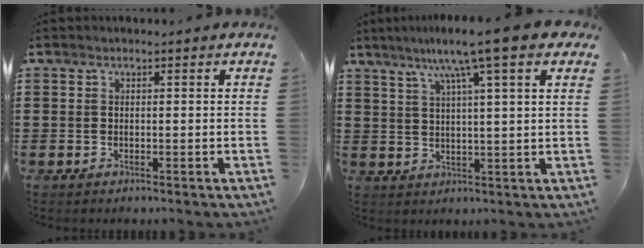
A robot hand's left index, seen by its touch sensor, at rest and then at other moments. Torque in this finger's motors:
{"motor_torque": [1.23, -0.90, 1.03, 0.21]}